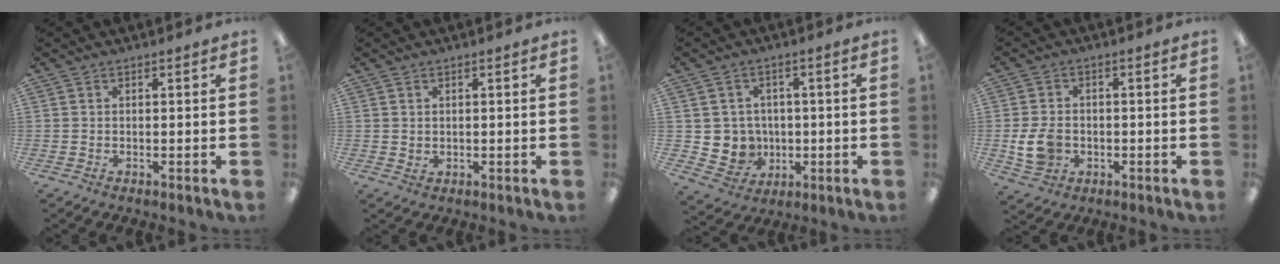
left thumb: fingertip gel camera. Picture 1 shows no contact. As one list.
[{"total": 1.3, "force": [0.9, 0.9, 0.2], "torque": [0.003, -0.001, 0.014]}, {"total": 6.2, "force": [0.7, 6.1, 0.2], "torque": [-0.019, -0.001, 0.025]}, {"total": 7.3, "force": [-1.3, 5.7, 4.4], "torque": [-0.077, 0.005, -0.022]}]